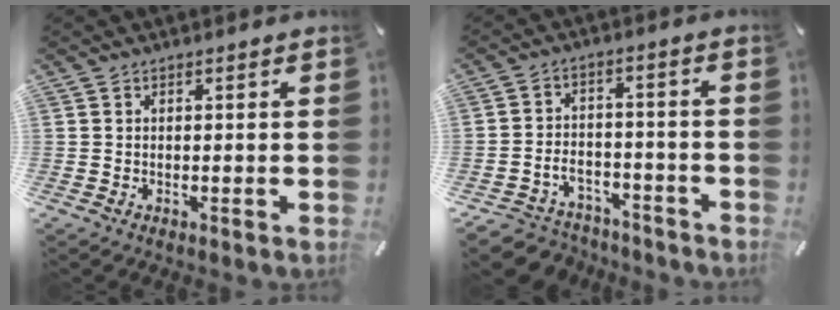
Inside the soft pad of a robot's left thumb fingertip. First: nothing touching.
{"total": 5.9, "force": [-3.5, 4.5, 1.8], "torque": [-0.041, 0.017, -0.066]}